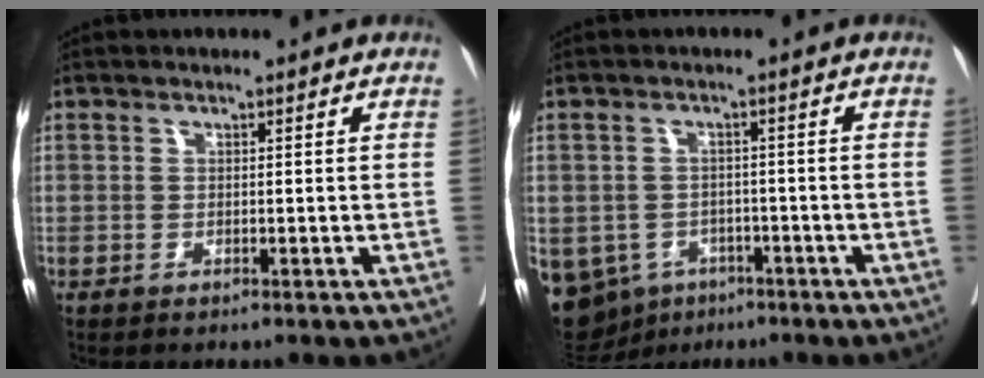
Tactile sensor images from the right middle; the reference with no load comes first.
{"total": 14.7, "force": [-6.7, 12.0, 5.2], "torque": [-0.154, 0.007, -0.082]}